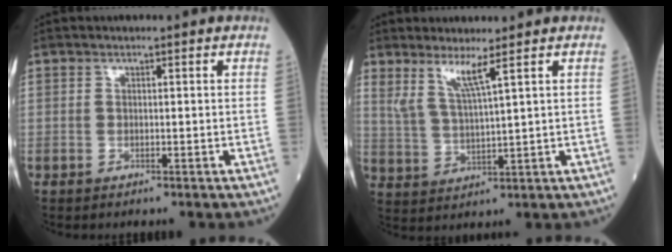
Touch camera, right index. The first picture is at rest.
{"total": 5.1, "force": [3.3, -0.5, 3.9], "torque": [-0.081, -0.012, 0.068]}